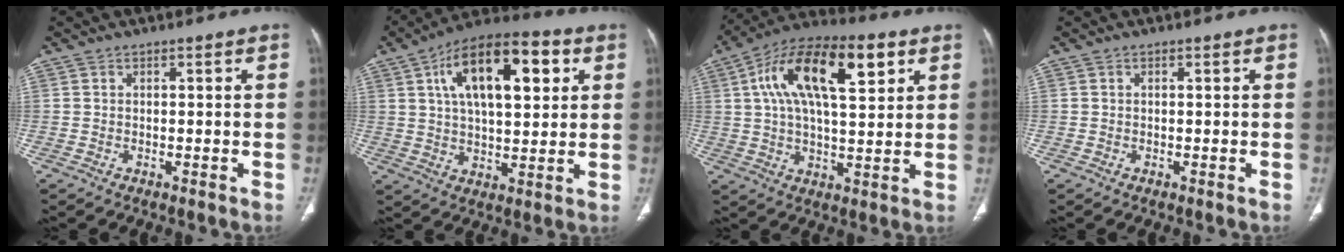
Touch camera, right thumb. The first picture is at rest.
{"total": 19.2, "force": [6.4, 8.8, 15.8], "torque": [-0.230, 0.005, 0.098]}
{"total": 19.8, "force": [6.9, 8.3, 16.6], "torque": [-0.277, 0.011, 0.109]}
{"total": 0.0}